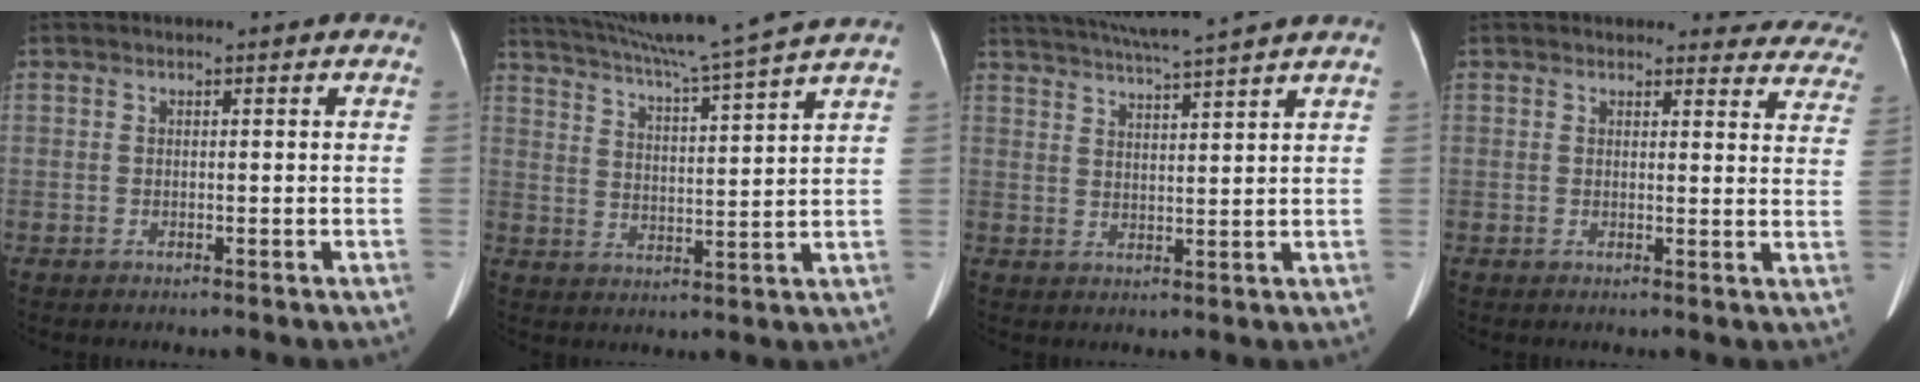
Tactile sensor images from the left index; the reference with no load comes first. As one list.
[{"total": 16.4, "force": [14.3, -2.6, 7.6], "torque": [-0.137, -0.019, 0.208]}, {"total": 10.5, "force": [9.3, -1.7, 4.6], "torque": [-0.083, 0.009, 0.141]}, {"total": 12.1, "force": [11.5, 3.5, 0.9], "torque": [0.045, -0.050, 0.081]}]